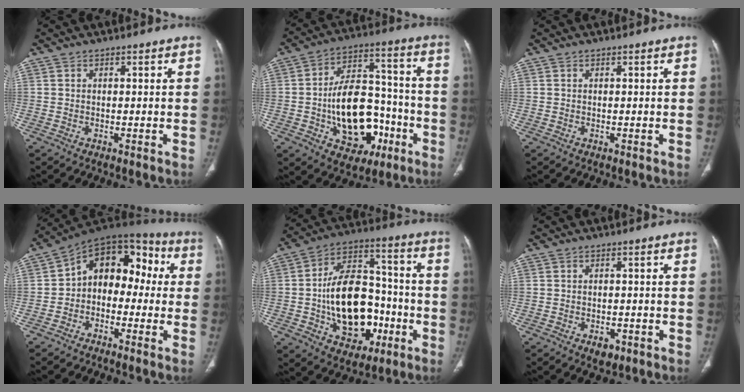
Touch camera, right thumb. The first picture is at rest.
{"total": 20.0, "force": [-5.7, 12.8, 14.3], "torque": [-0.185, 0.052, -0.075]}
{"total": 0.0}
{"total": 14.1, "force": [0.2, 9.8, 10.1], "torque": [-0.097, 0.056, -0.017]}
{"total": 21.4, "force": [-4.4, 14.2, 15.4], "torque": [-0.212, 0.043, -0.058]}
{"total": 2.6, "force": [-1.3, 1.7, 1.5], "torque": [-0.015, 0.002, -0.011]}